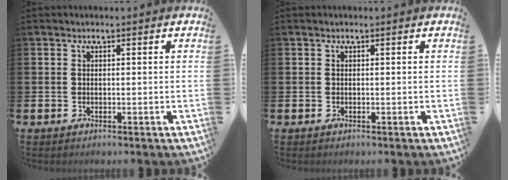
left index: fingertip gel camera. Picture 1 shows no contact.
{"total": 0.0}